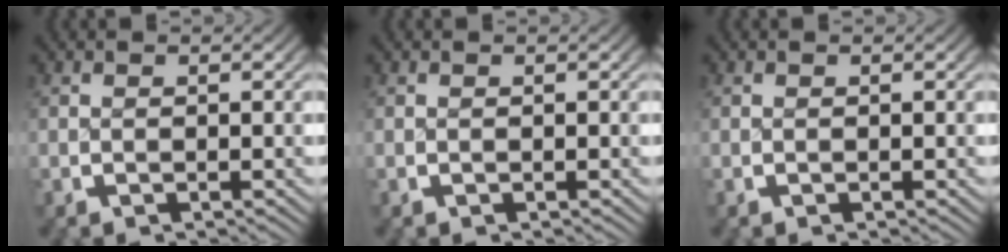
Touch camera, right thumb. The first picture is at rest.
{"total": 0.0}
{"total": 0.0}